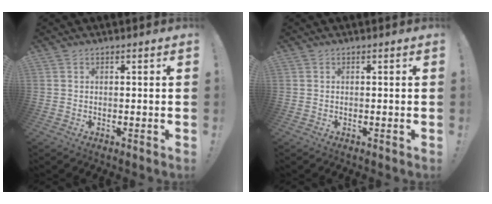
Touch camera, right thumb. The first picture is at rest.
{"total": 0.0}